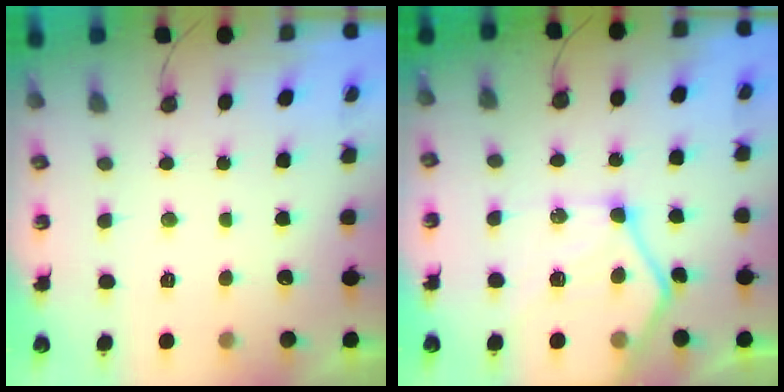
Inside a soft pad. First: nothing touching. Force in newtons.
{"total": 16.1, "press": 16.0, "slide": 1.5}